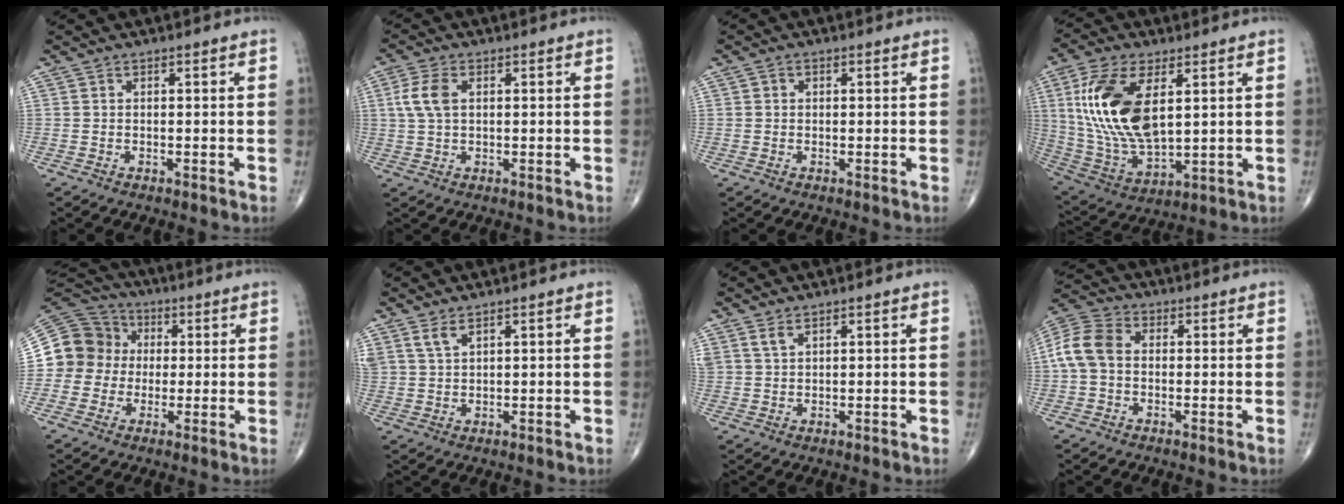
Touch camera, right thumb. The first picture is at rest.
{"total": 5.2, "force": [1.3, 3.1, 4.0], "torque": [-0.096, 0.010, 0.023]}
{"total": 1.0, "force": [0.3, 1.0, 0.2], "torque": [0.003, 0.004, 0.003]}
{"total": 19.0, "force": [4.7, 9.5, 15.8], "torque": [-0.317, -0.021, 0.098]}
{"total": 12.5, "force": [0.2, 12.0, 3.4], "torque": [-0.047, 0.041, 0.002]}
{"total": 3.1, "force": [2.2, 1.1, 1.8], "torque": [-0.039, -0.007, 0.052]}
{"total": 2.1, "force": [1.5, 0.8, 1.2], "torque": [-0.024, -0.003, 0.038]}
{"total": 8.4, "force": [0.2, 6.3, 5.5], "torque": [-0.113, 0.026, -0.006]}